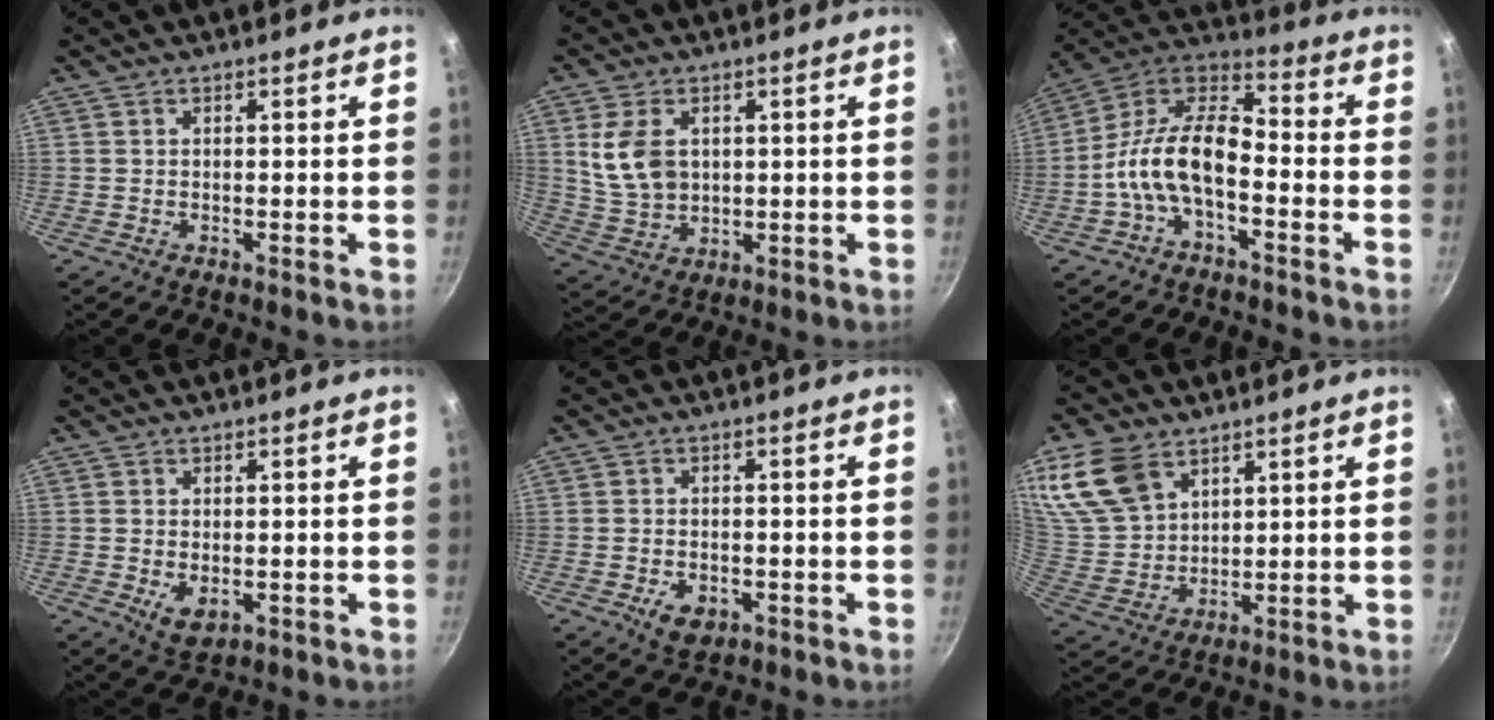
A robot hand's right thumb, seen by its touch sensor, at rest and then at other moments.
{"total": 9.3, "force": [2.0, 6.5, 6.3], "torque": [-0.110, -0.014, 0.048]}
{"total": 13.7, "force": [-4.2, 6.9, 11.0], "torque": [-0.198, 0.056, -0.100]}
{"total": 4.4, "force": [-0.7, 2.7, 3.3], "torque": [-0.054, -0.013, -0.004]}
{"total": 4.8, "force": [-1.8, 3.2, 3.1], "torque": [-0.046, 0.006, -0.022]}
{"total": 14.6, "force": [8.2, 9.6, 7.5], "torque": [-0.146, -0.020, 0.177]}